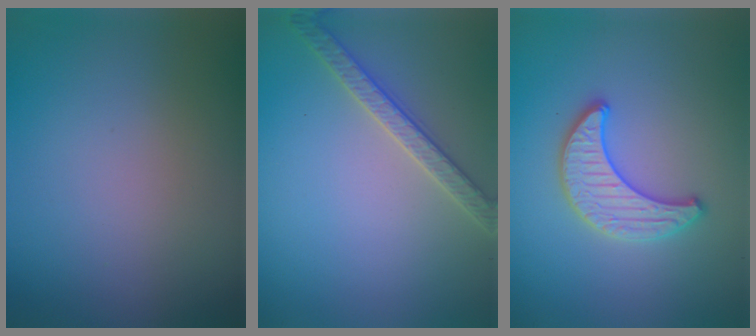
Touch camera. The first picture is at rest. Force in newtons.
{"total": 2.8, "press": 2.8, "slide": 0.4}
{"total": 2.7, "press": 2.7, "slide": 0.1}